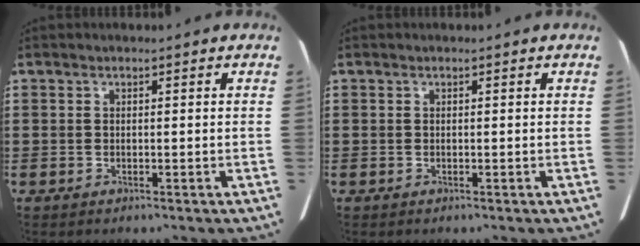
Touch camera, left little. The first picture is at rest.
{"total": 0.0}